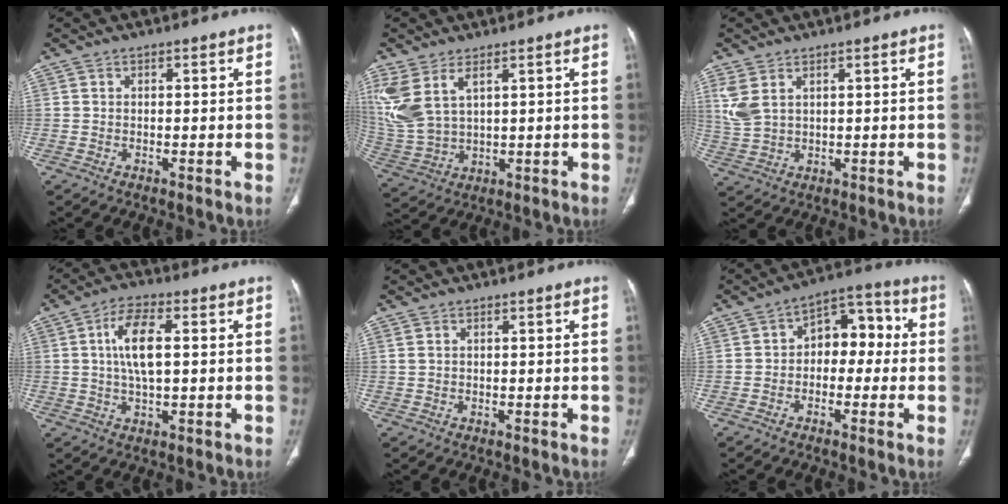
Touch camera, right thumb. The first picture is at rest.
{"total": 11.3, "force": [5.1, 5.8, 8.2], "torque": [-0.200, -0.011, 0.123]}
{"total": 5.3, "force": [2.5, 2.9, 3.7], "torque": [-0.092, -0.003, 0.064]}
{"total": 8.4, "force": [1.3, 3.4, 7.5], "torque": [-0.147, 0.005, 0.021]}
{"total": 0.7, "force": [0.5, 0.3, 0.5], "torque": [-0.012, 0.010, 0.014]}
{"total": 9.5, "force": [0.0, 6.4, 7.0], "torque": [-0.058, 0.040, -0.014]}